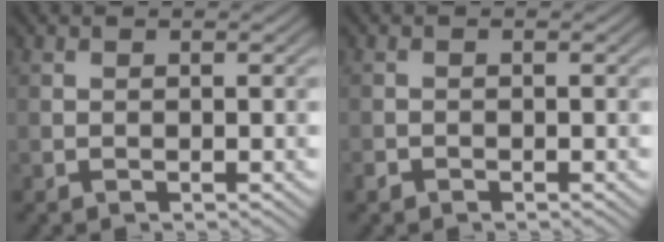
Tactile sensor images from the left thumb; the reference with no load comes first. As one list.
[{"total": 0.9, "force": [-0.7, 0.5, 0.2], "torque": [-0.004, -0.001, -0.018]}]